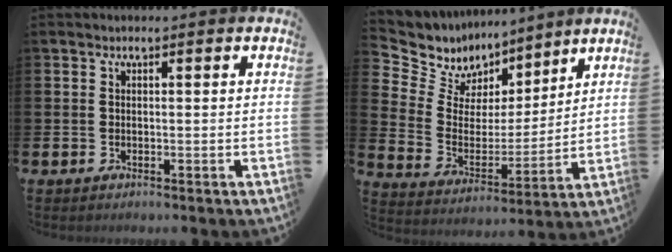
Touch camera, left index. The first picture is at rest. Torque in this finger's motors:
{"motor_torque": [-0.29, -0.09, -0.22, -0.21]}